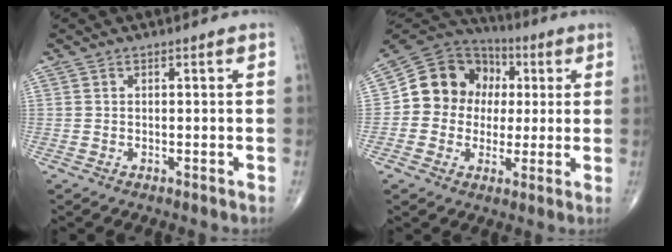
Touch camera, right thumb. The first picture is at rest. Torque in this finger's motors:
{"motor_torque": [0.46, 0.47, 0.09, -0.09, 0.12]}